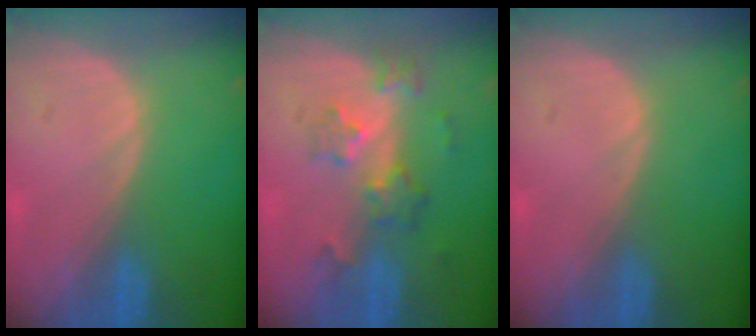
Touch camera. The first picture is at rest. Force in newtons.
{"total": 6.1, "press": 5.3, "slide": 2.9}
{"total": 0.0}